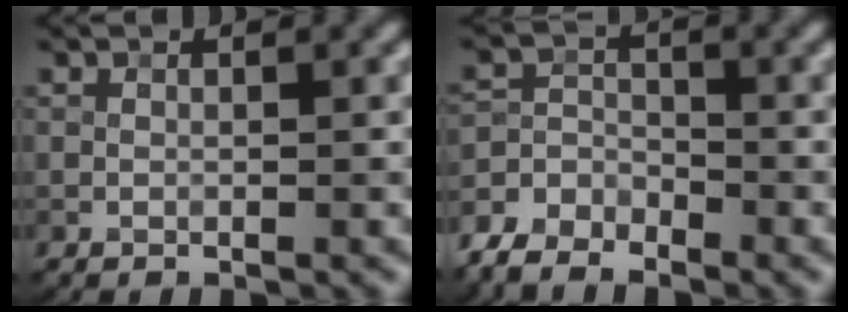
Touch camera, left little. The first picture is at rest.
{"total": 4.1, "force": [-3.5, 1.7, 1.1], "torque": [-0.017, -0.009, -0.074]}